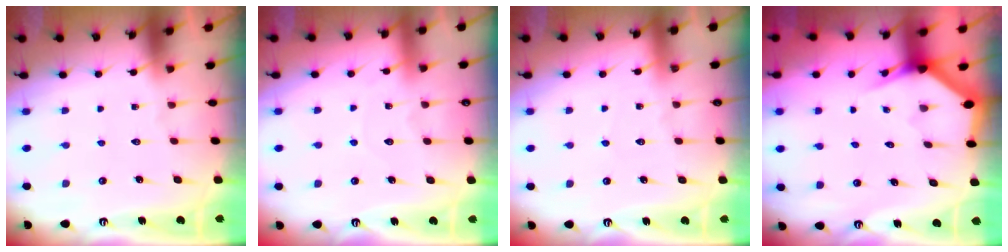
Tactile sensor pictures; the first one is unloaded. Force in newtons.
{"total": 3.7, "press": 3.7, "slide": 0.4}
{"total": 2.9, "press": 2.9, "slide": 0.4}
{"total": 2.6, "press": 2.6, "slide": 0.0}